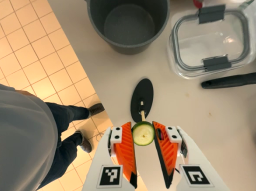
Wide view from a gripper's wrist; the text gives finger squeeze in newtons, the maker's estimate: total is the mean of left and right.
{"total": 9.2, "left": 8.9, "right": 9.5}